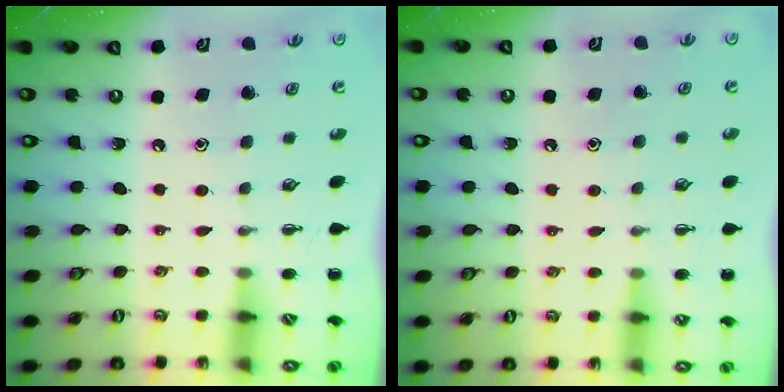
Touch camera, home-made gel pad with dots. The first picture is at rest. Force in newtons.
{"total": 7.0, "press": 6.6, "slide": 2.3}